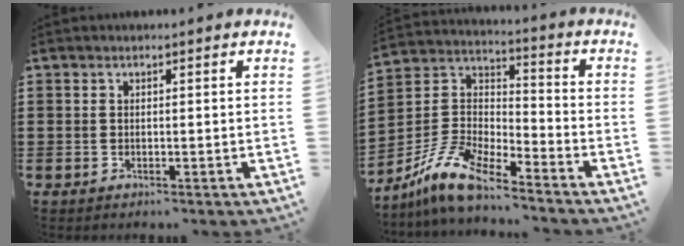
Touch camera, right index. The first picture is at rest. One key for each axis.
{"total": 9.8, "fx": -8.3, "fy": 2.0, "fz": 4.9, "tx": -0.128, "ty": 0.004, "tz": -0.171}